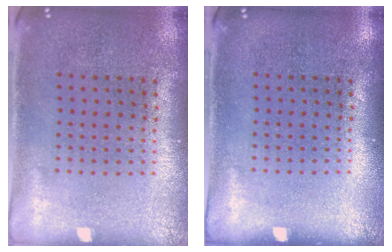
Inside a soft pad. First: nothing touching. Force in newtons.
{"total": 0.0}